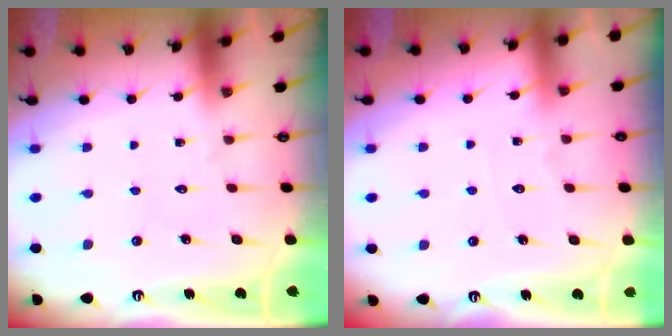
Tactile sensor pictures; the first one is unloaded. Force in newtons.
{"total": 3.6, "press": 3.6, "slide": 0.6}